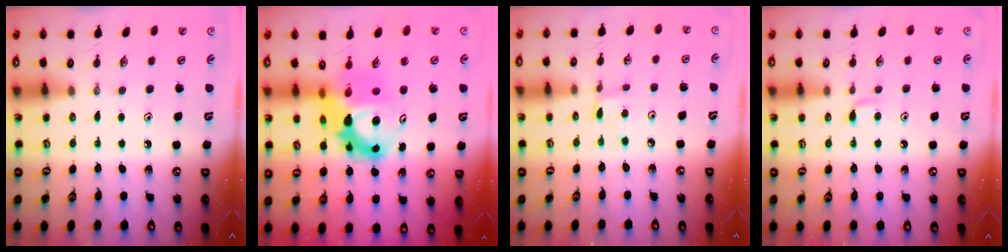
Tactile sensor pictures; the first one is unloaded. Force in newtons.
{"total": 11.9, "press": 11.9, "slide": 0.9}
{"total": 3.8, "press": 3.8, "slide": 0.4}
{"total": 3.5, "press": 3.5, "slide": 0.5}